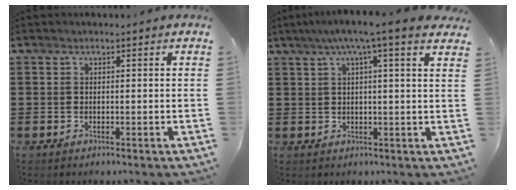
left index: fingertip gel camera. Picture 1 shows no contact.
{"total": 5.2, "force": [3.1, -0.3, 4.1], "torque": [-0.088, -0.003, 0.051]}